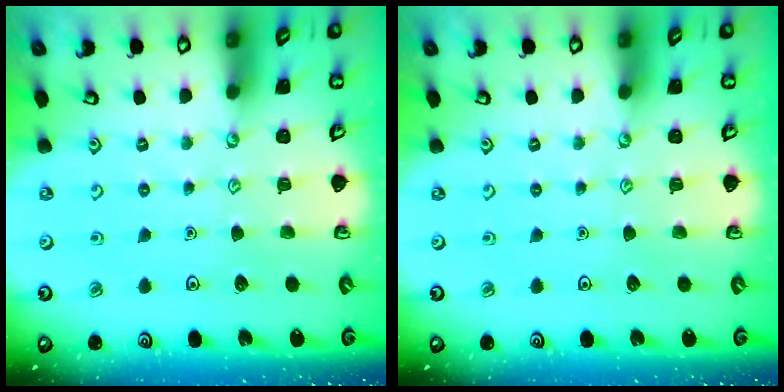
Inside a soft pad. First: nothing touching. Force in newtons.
{"total": 0.0}